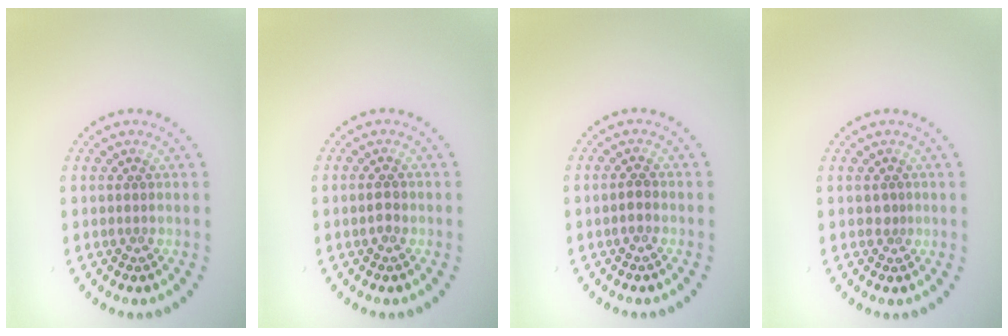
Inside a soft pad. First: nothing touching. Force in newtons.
{"total": 1.1, "press": 1.1, "slide": 0.2}
{"total": 0.8, "press": 0.8, "slide": 0.2}
{"total": 0.8, "press": 0.4, "slide": 0.6}